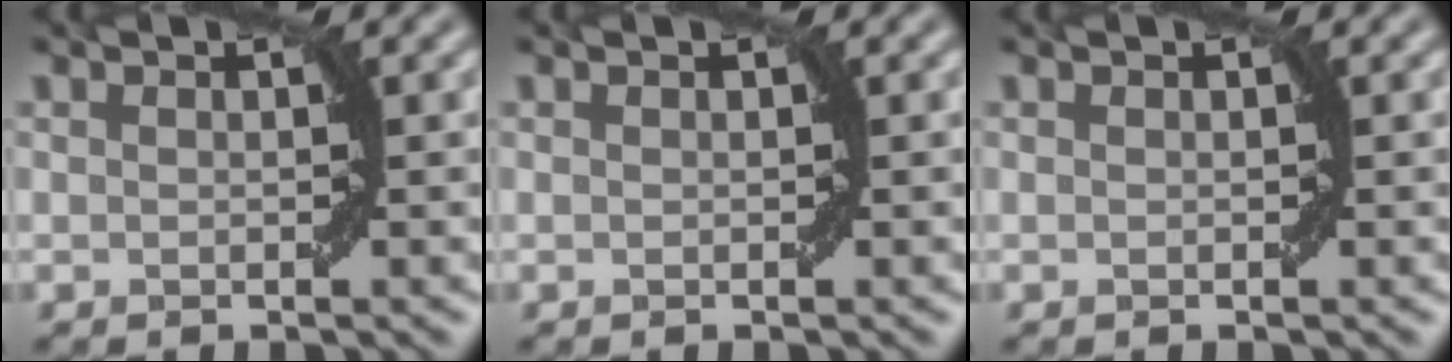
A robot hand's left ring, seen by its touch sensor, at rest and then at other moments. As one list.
[{"total": 0.0}, {"total": 0.0}]